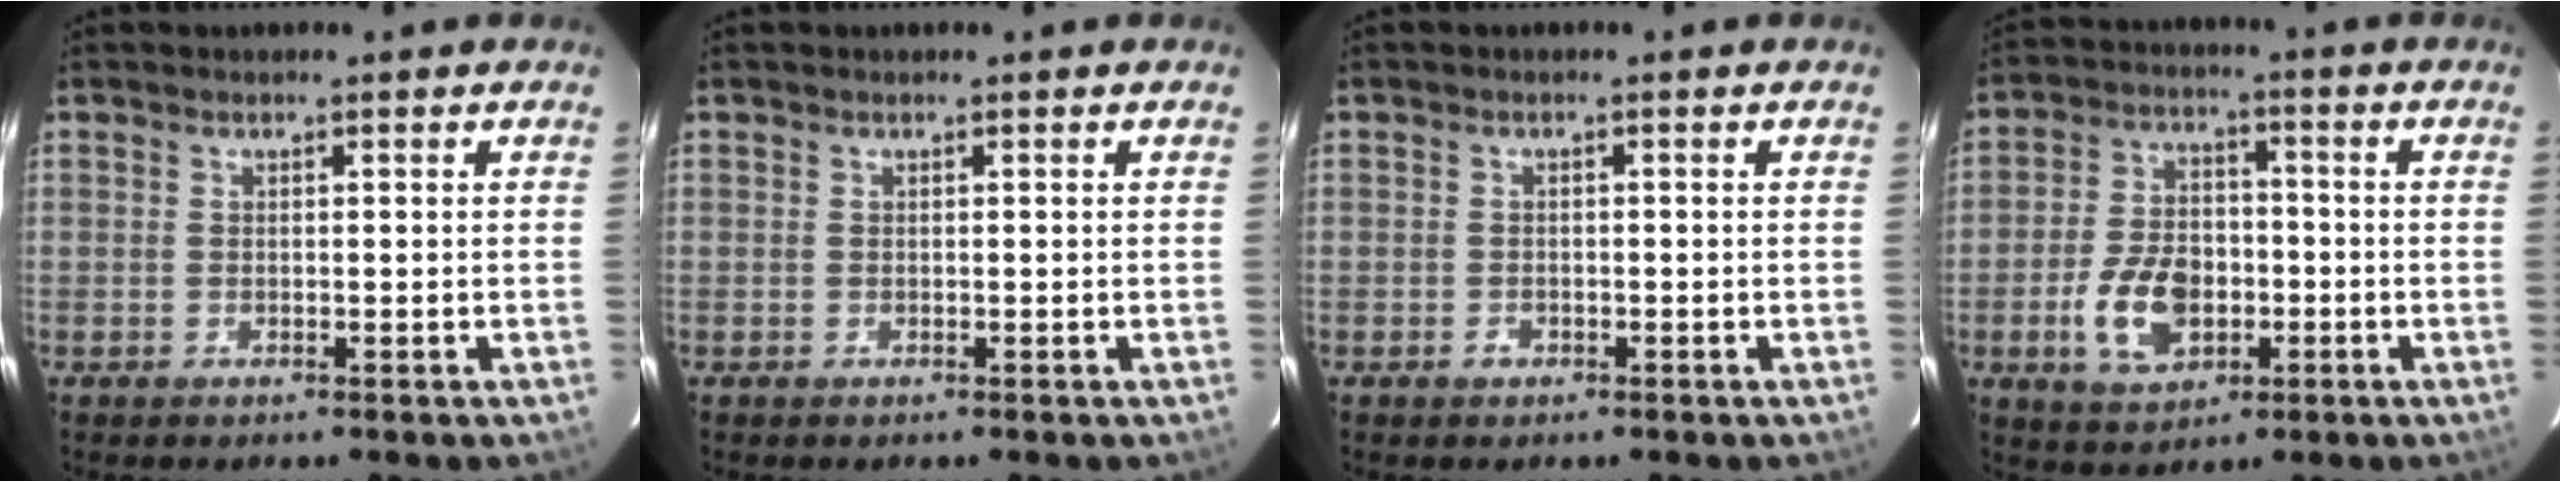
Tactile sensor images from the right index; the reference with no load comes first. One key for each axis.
{"total": 0.0}
{"total": 1.3, "fx": -0.8, "fy": 1.0, "fz": 0.2, "tx": -0.001, "ty": 0.002, "tz": -0.010}
{"total": 11.3, "fx": -3.5, "fy": 7.1, "fz": 8.0, "tx": -0.164, "ty": 0.011, "tz": -0.052}